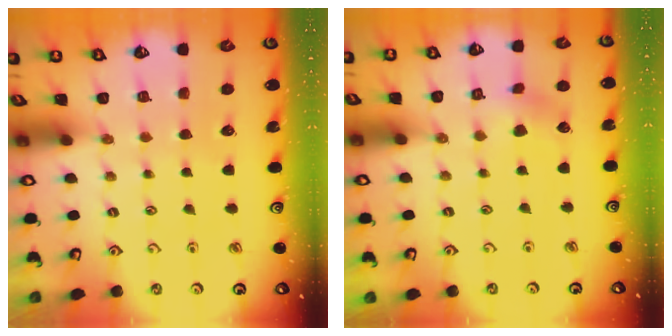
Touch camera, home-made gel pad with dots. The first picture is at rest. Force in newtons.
{"total": 4.1, "press": 4.1, "slide": 0.3}